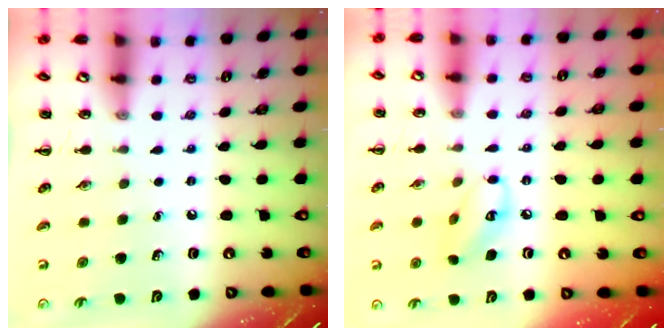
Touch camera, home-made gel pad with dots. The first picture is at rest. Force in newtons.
{"total": 7.4, "press": 7.3, "slide": 0.7}